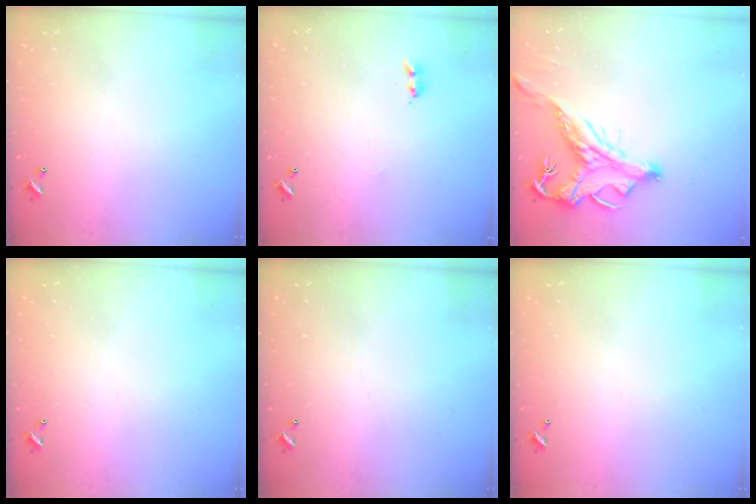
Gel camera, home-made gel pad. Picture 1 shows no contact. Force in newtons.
{"total": 2.2, "press": 2.1, "slide": 0.6}
{"total": 2.9, "press": 2.5, "slide": 1.4}
{"total": 0.0}
{"total": 0.0}
{"total": 0.0}